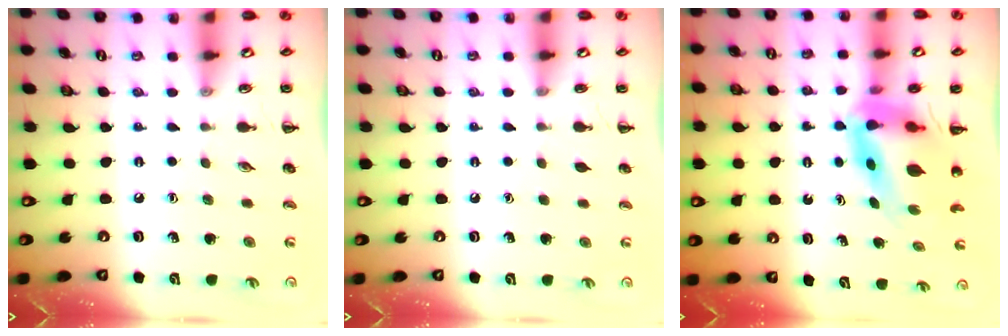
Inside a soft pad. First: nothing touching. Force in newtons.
{"total": 0.0}
{"total": 7.6, "press": 7.2, "slide": 2.4}